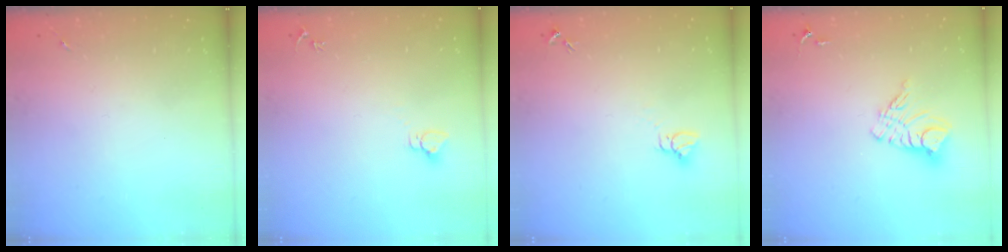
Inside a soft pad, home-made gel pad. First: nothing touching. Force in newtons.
{"total": 2.8, "press": 2.8, "slide": 0.2}
{"total": 3.0, "press": 3.0, "slide": 0.1}
{"total": 10.3, "press": 10.3, "slide": 0.9}